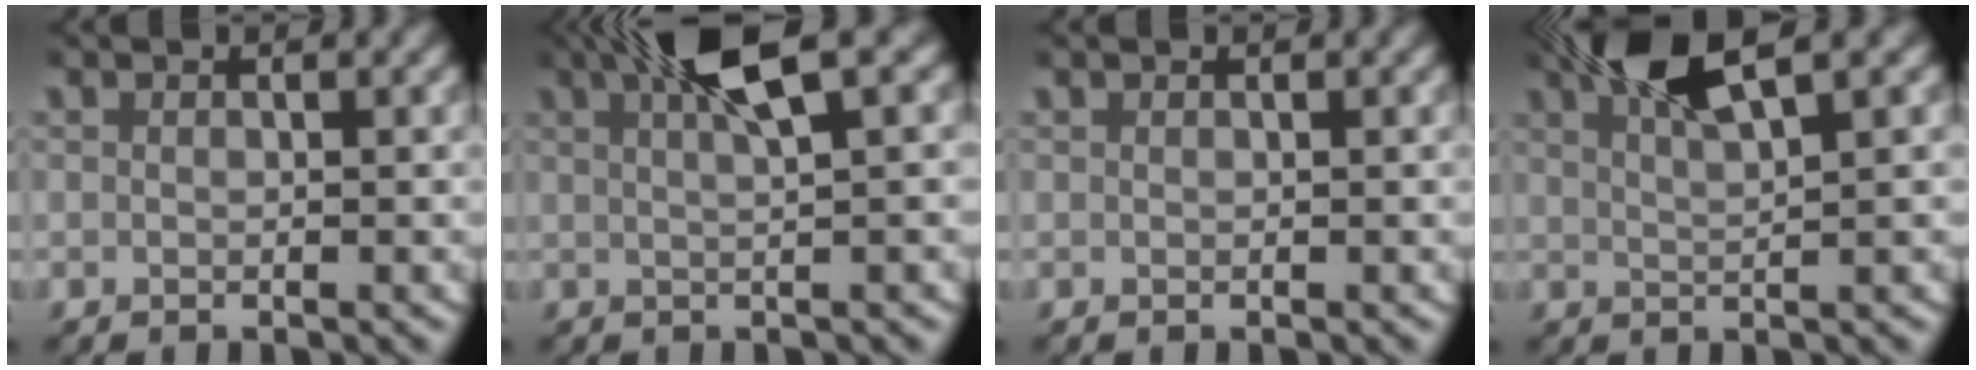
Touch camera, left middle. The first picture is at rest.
{"total": 5.3, "force": [2.6, 1.1, 4.5], "torque": [-0.081, 0.013, 0.038]}
{"total": 0.0}
{"total": 6.0, "force": [3.8, 1.5, 4.5], "torque": [-0.087, 0.007, 0.061]}